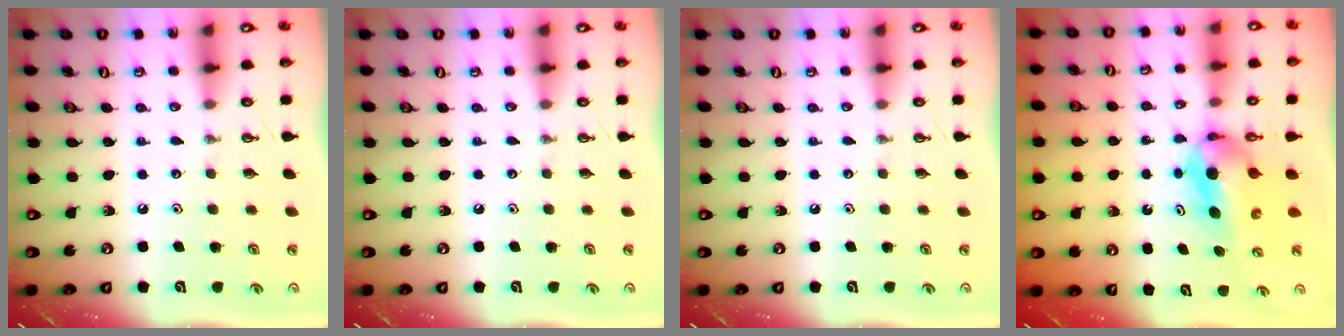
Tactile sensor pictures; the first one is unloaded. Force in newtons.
{"total": 0.0}
{"total": 0.0}
{"total": 7.1, "press": 5.0, "slide": 5.1}